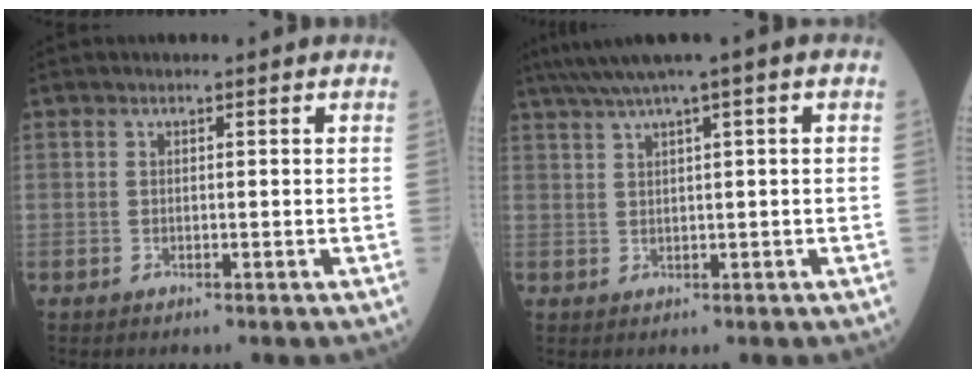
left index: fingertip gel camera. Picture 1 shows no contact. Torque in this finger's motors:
{"motor_torque": [0.10, -0.23, 0.46, 0.11]}